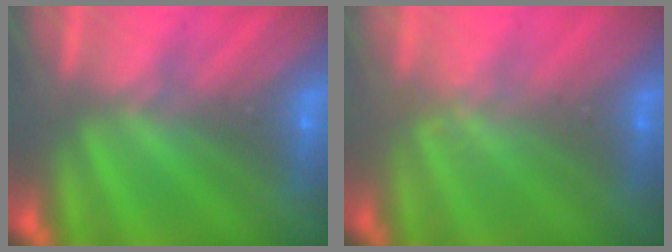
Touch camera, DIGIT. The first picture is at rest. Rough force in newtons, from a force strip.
{"total": 1.0}